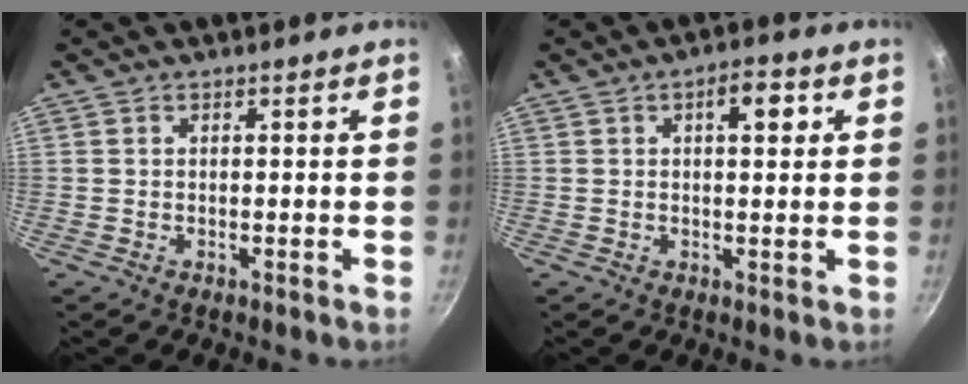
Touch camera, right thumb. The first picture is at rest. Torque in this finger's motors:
{"motor_torque": [-0.03, 1.56, 0.46, -0.06, 0.14]}